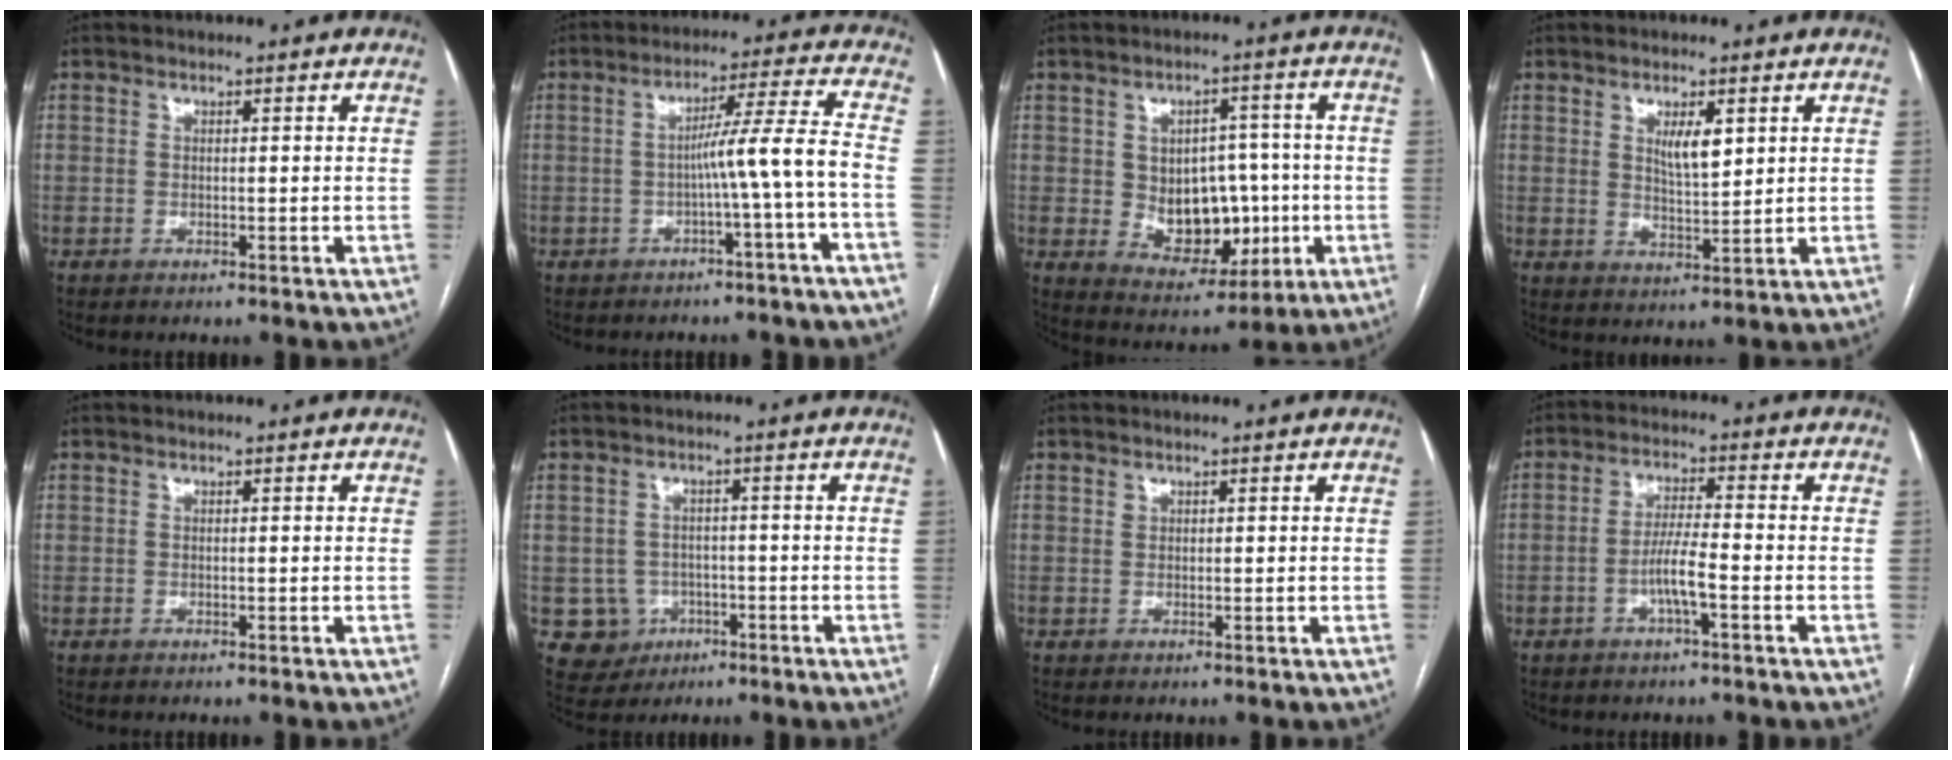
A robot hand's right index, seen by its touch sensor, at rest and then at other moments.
{"total": 7.4, "force": [-2.3, -1.7, 6.8], "torque": [-0.104, 0.024, -0.032]}
{"total": 11.0, "force": [-0.7, 7.3, 8.1], "torque": [-0.117, 0.017, 0.007]}
{"total": 4.6, "force": [1.9, 1.3, 4.0], "torque": [-0.070, -0.005, 0.036]}
{"total": 0.0}
{"total": 5.9, "force": [-1.5, 5.6, 0.5], "torque": [-0.006, 0.009, -0.013]}
{"total": 0.5, "force": [0.4, 0.4, 0.1], "torque": [0.003, -0.001, 0.004]}
{"total": 4.6, "force": [-1.8, 0.1, 4.3], "torque": [-0.085, 0.004, -0.037]}